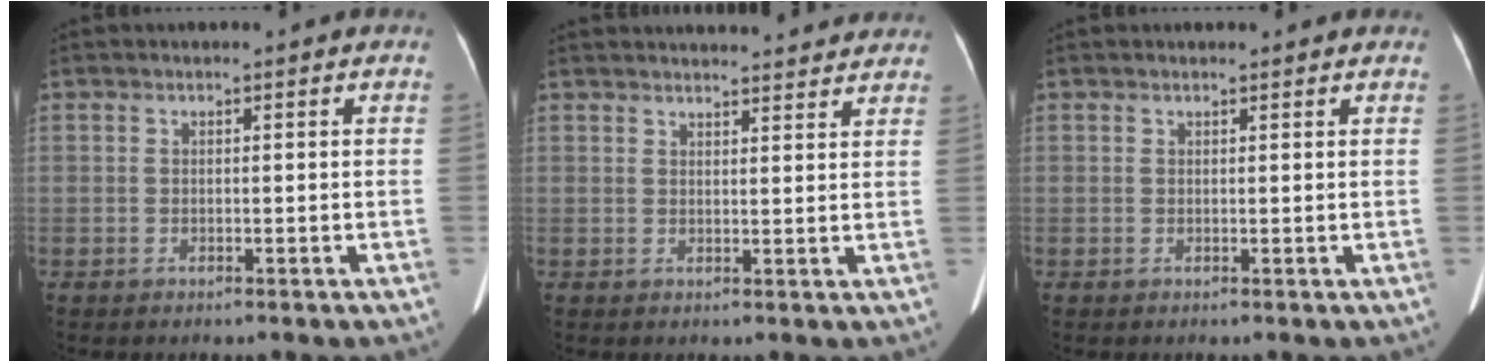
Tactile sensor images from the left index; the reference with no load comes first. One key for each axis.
{"total": 15.9, "fx": 15.1, "fy": 2.7, "fz": 4.1, "tx": -0.037, "ty": 0.010, "tz": 0.178}
{"total": 2.3, "fx": 2.1, "fy": 0.5, "fz": 0.8, "tx": -0.009, "ty": 0.002, "tz": 0.021}